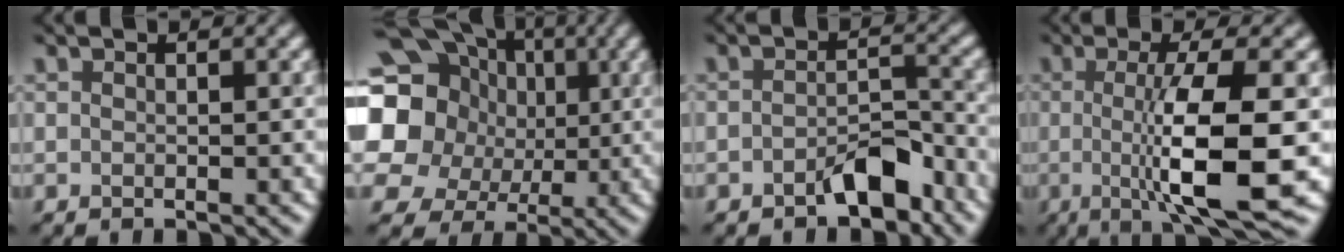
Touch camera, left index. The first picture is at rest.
{"total": 18.5, "force": [2.9, 17.0, 6.9], "torque": [-0.168, 0.026, 0.016]}
{"total": 3.7, "force": [-3.1, 1.2, 1.6], "torque": [-0.023, 0.011, -0.041]}
{"total": 9.1, "force": [-1.7, 1.7, 8.7], "torque": [-0.122, -0.010, -0.017]}